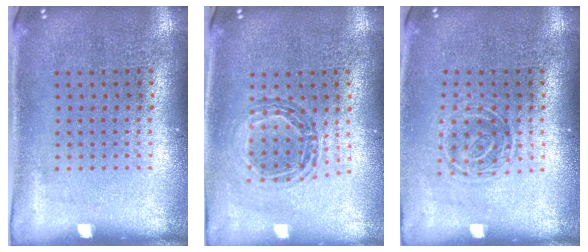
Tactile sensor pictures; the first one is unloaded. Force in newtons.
{"total": 0.9, "press": 0.9, "slide": 0.2}
{"total": 1.3, "press": 1.0, "slide": 0.8}